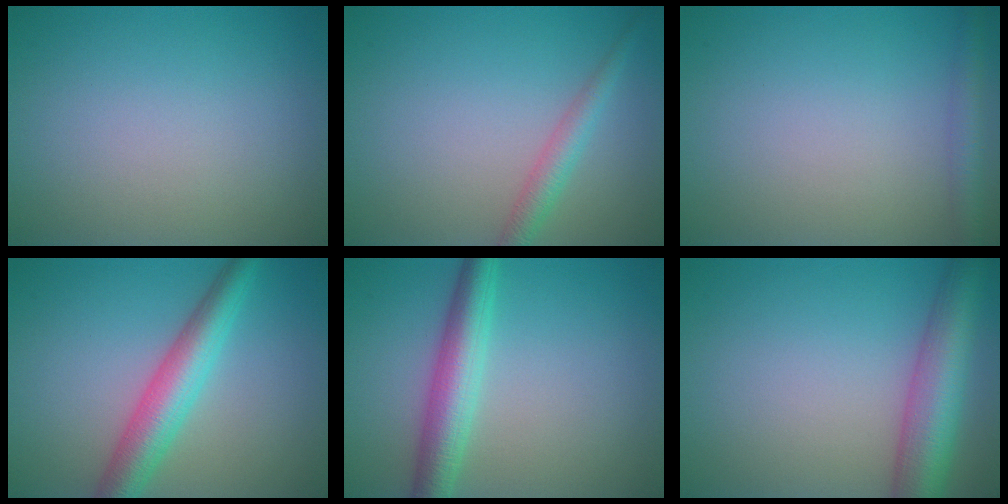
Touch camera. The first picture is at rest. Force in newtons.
{"total": 2.2, "press": 2.2, "slide": 0.1}
{"total": 2.4, "press": 2.4, "slide": 0.1}
{"total": 5.3, "press": 5.3, "slide": 0.0}
{"total": 4.7, "press": 4.7, "slide": 0.0}
{"total": 6.9, "press": 6.9, "slide": 0.3}